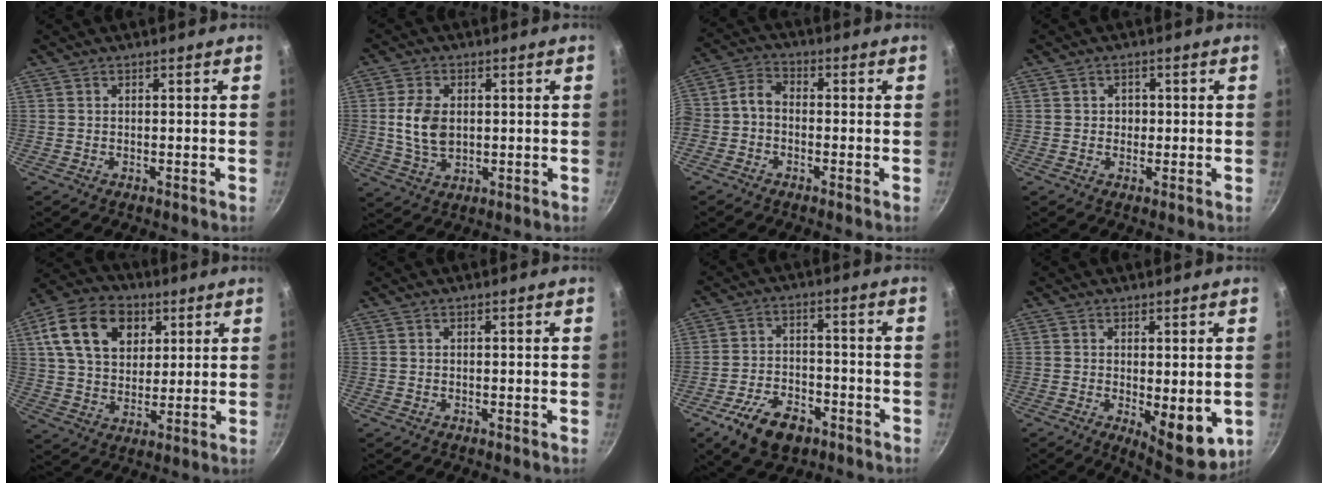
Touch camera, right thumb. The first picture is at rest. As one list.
[{"total": 7.9, "force": [0.7, 5.3, 5.8], "torque": [-0.103, -0.002, 0.015]}, {"total": 5.0, "force": [-1.6, 3.7, 2.9], "torque": [-0.053, 0.030, -0.046]}, {"total": 2.3, "force": [0.1, 2.1, 0.9], "torque": [-0.003, 0.001, -0.001]}, {"total": 16.1, "force": [5.9, 11.5, 9.6], "torque": [-0.150, -0.004, 0.094]}, {"total": 0.0}, {"total": 11.8, "force": [-6.7, 6.6, 7.2], "torque": [-0.110, 0.035, -0.113]}, {"total": 9.1, "force": [-1.1, 3.8, 8.2], "torque": [-0.089, -0.013, -0.003]}]